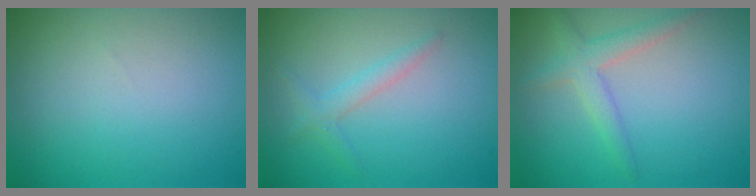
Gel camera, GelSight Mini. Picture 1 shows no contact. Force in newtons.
{"total": 1.5, "press": 1.5, "slide": 0.1}
{"total": 2.4, "press": 2.4, "slide": 0.1}